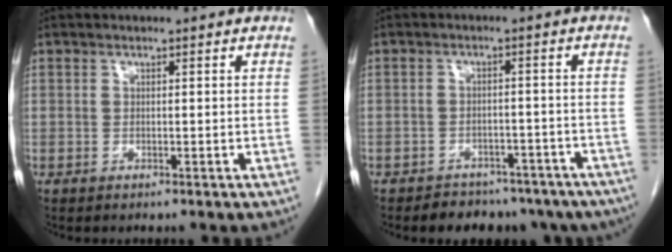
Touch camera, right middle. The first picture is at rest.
{"total": 11.3, "force": [-9.0, 6.0, 3.2], "torque": [-0.030, 0.009, -0.098]}